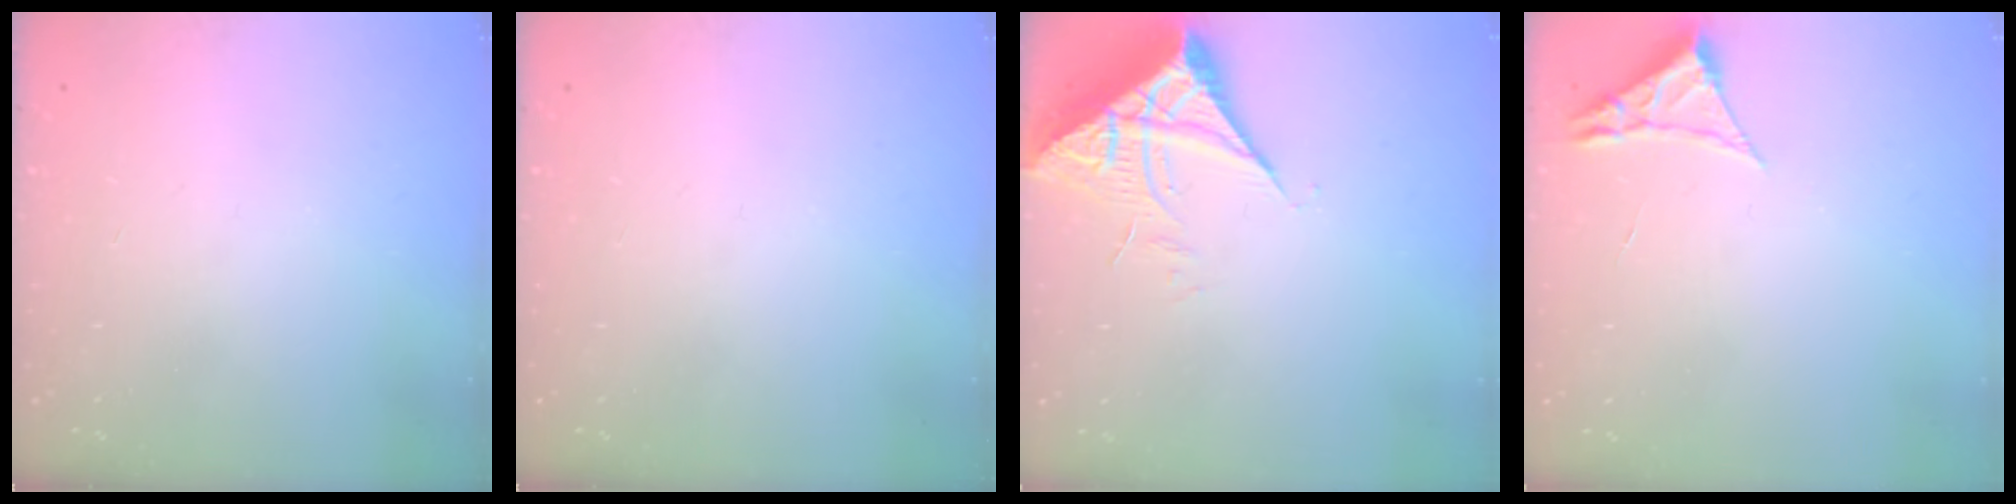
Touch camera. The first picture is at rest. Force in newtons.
{"total": 0.0}
{"total": 7.2, "press": 7.2, "slide": 0.8}
{"total": 2.3, "press": 2.3, "slide": 0.4}